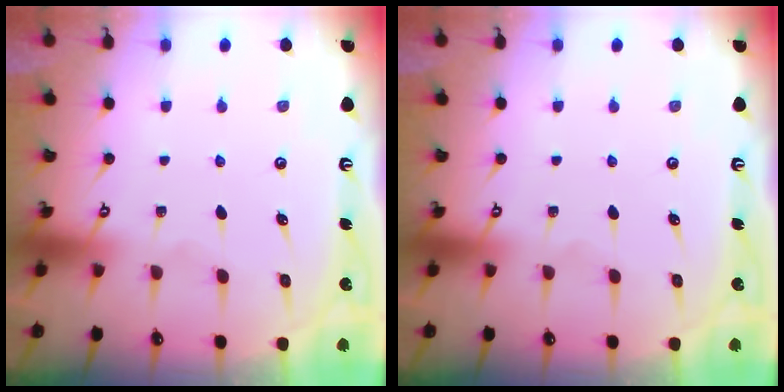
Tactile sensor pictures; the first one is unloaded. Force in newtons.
{"total": 0.0}